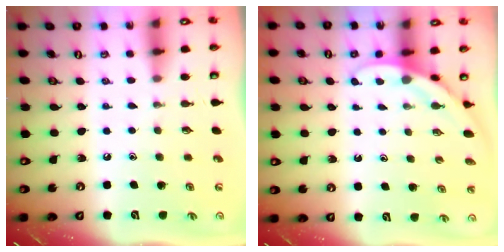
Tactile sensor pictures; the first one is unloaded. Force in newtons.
{"total": 5.0, "press": 5.0, "slide": 0.4}